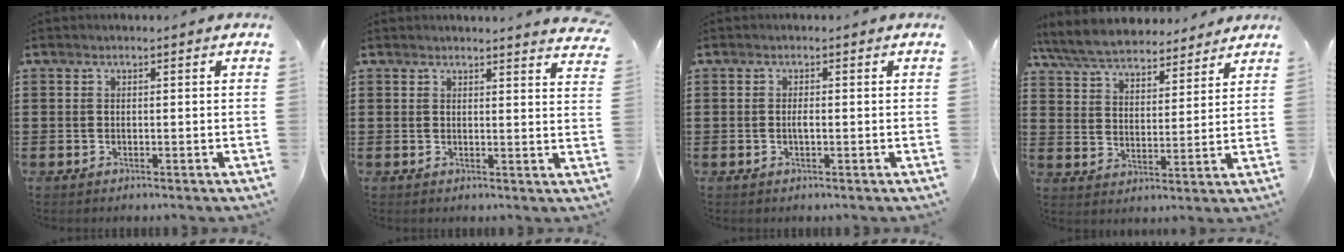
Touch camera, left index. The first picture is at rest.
{"total": 2.7, "force": [2.6, -0.3, 0.5], "torque": [-0.009, -0.014, 0.048]}
{"total": 1.1, "force": [-0.1, 0.2, 1.1], "torque": [-0.022, -0.001, -0.002]}
{"total": 7.0, "force": [6.6, 1.2, 2.0], "torque": [-0.068, -0.030, 0.117]}